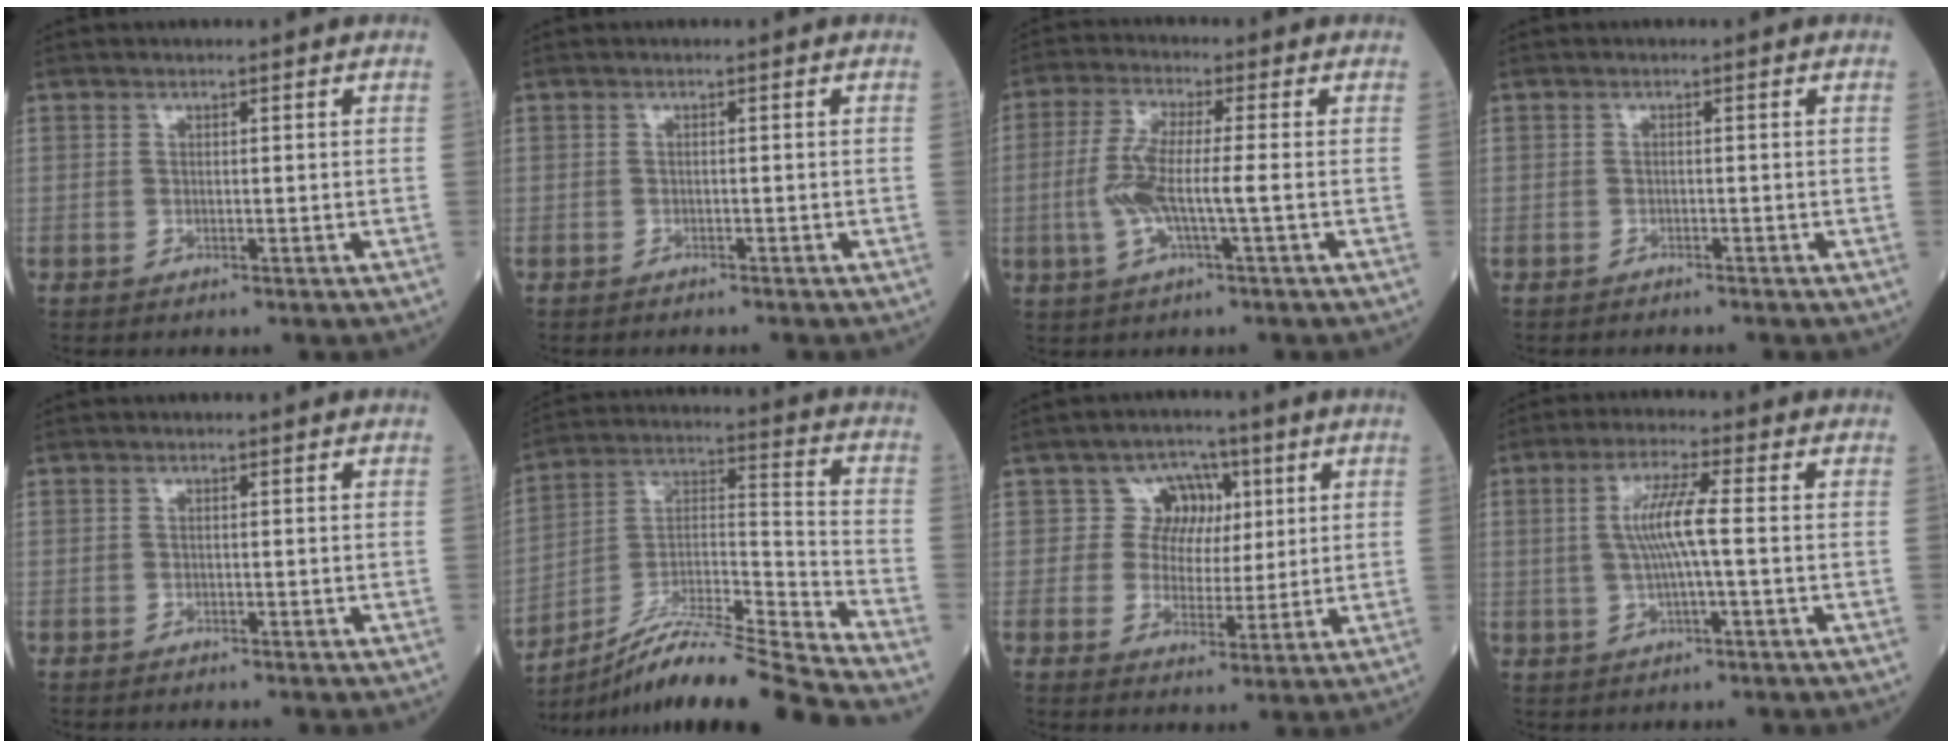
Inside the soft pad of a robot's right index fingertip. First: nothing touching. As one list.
[{"total": 1.4, "force": [-1.4, 0.2, 0.3], "torque": [-0.007, -0.003, -0.018]}, {"total": 7.7, "force": [-1.2, 0.6, 7.5], "torque": [-0.162, 0.003, -0.029]}, {"total": 1.5, "force": [-1.5, 0.3, 0.1], "torque": [-0.002, -0.003, -0.019]}, {"total": 0.8, "force": [-0.8, 0.1, 0.1], "torque": [-0.005, -0.002, -0.013]}, {"total": 20.3, "force": [-17.8, -1.9, 9.5], "torque": [-0.175, 0.002, -0.314]}, {"total": 6.1, "force": [1.8, 5.6, 1.5], "torque": [-0.005, 0.020, 0.026]}, {"total": 6.4, "force": [0.2, 0.0, 6.4], "torque": [-0.127, 0.006, 0.004]}]